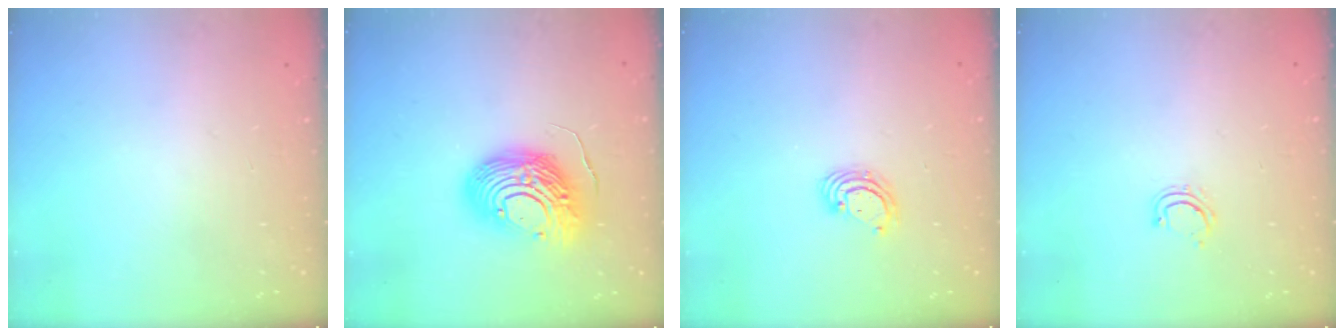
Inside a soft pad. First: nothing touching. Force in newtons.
{"total": 17.7, "press": 17.6, "slide": 1.6}
{"total": 4.0, "press": 3.9, "slide": 0.2}
{"total": 4.1, "press": 4.0, "slide": 1.0}